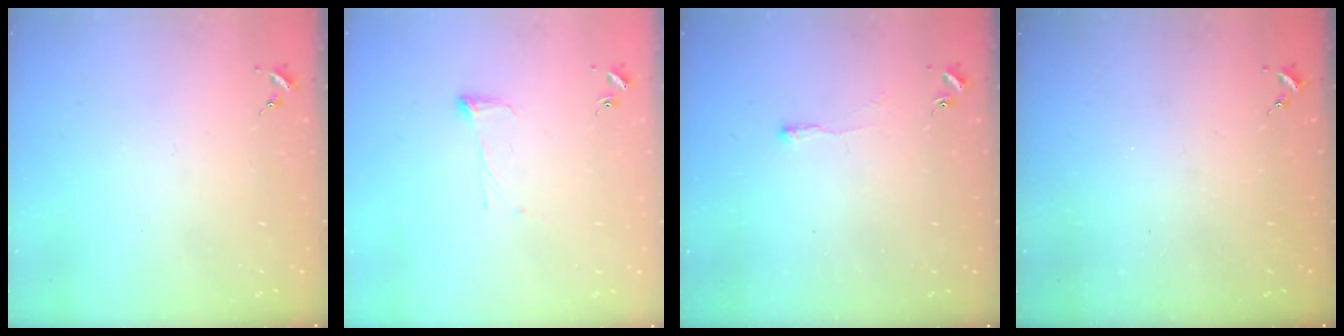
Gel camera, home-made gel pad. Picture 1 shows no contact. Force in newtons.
{"total": 5.5, "press": 5.5, "slide": 0.7}
{"total": 2.5, "press": 2.5, "slide": 0.5}
{"total": 0.0}